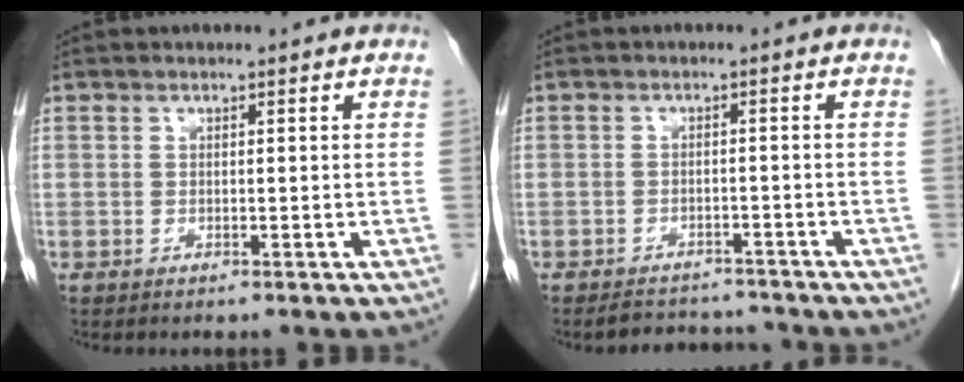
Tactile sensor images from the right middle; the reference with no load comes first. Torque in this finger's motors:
{"motor_torque": [-0.13, -0.18, -0.08, 0.00]}